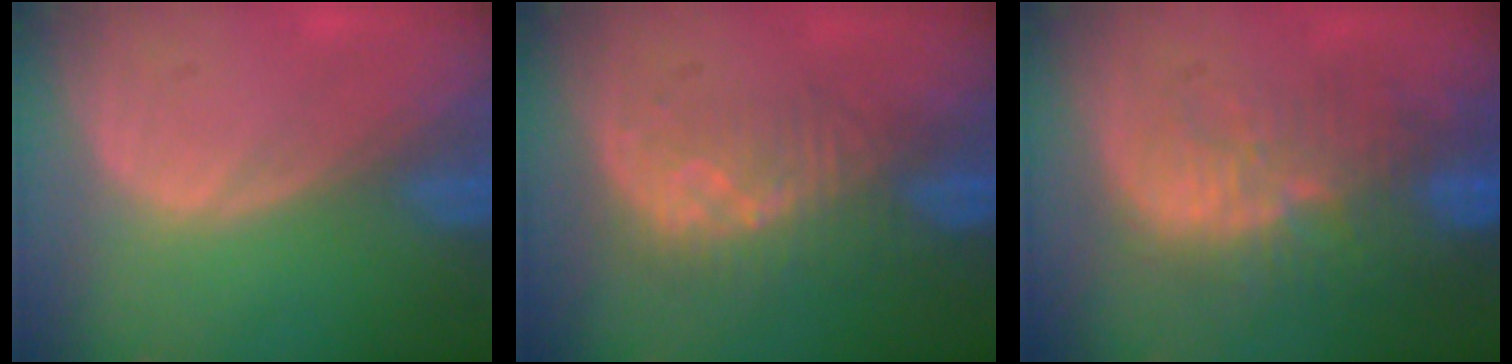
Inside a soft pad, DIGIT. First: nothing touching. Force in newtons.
{"total": 8.2, "press": 7.3, "slide": 3.7}
{"total": 11.3, "press": 9.9, "slide": 5.4}